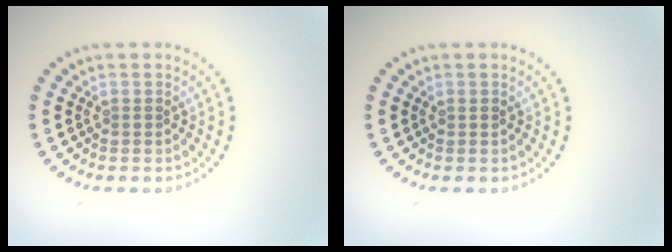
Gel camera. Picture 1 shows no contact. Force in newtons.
{"total": 0.6, "press": 0.6, "slide": 0.1}